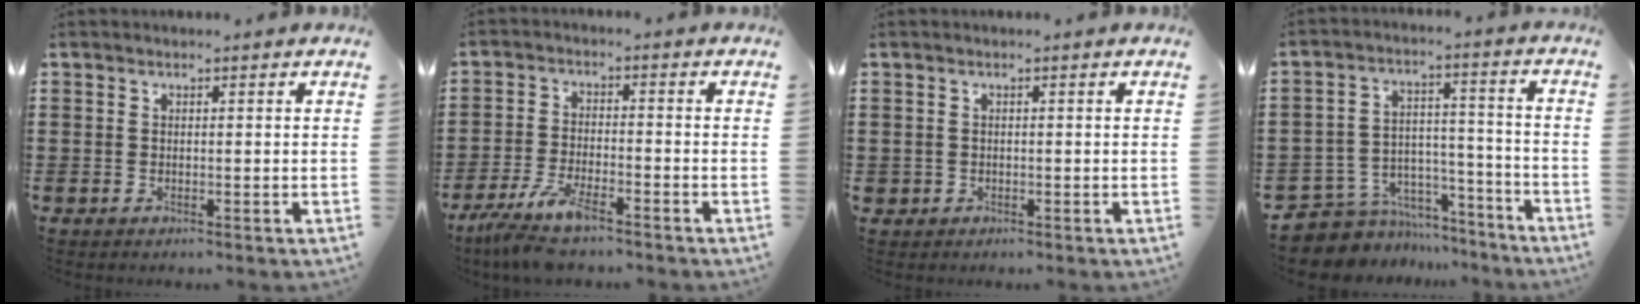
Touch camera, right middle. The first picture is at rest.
{"total": 6.7, "force": [-5.4, 0.8, 3.9], "torque": [-0.096, -0.016, -0.105]}
{"total": 0.6, "force": [-0.1, 0.5, 0.1], "torque": [-0.003, 0.004, -0.004]}
{"total": 6.9, "force": [-6.1, 3.0, 0.7], "torque": [-0.025, 0.006, -0.120]}